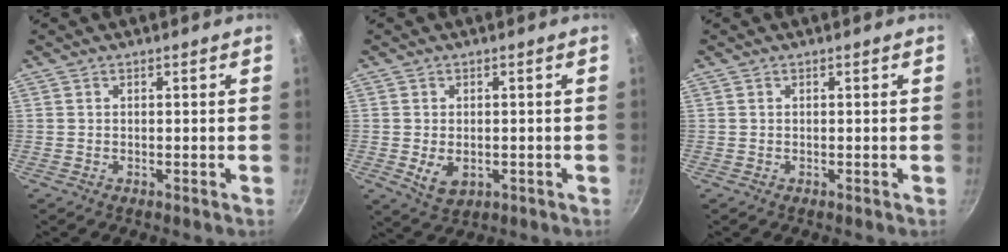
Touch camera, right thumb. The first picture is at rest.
{"total": 4.9, "force": [-0.9, 3.3, 3.5], "torque": [-0.055, -0.008, -0.006]}
{"total": 0.0}